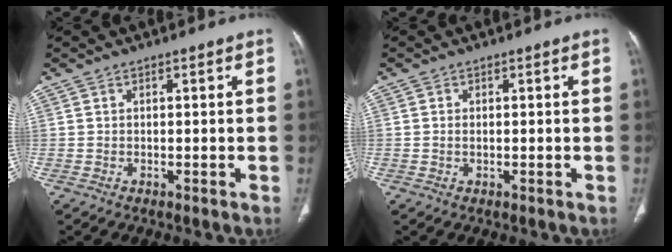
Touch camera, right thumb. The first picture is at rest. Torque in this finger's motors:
{"motor_torque": [-0.07, 0.14, 0.04, 0.41, -0.08]}